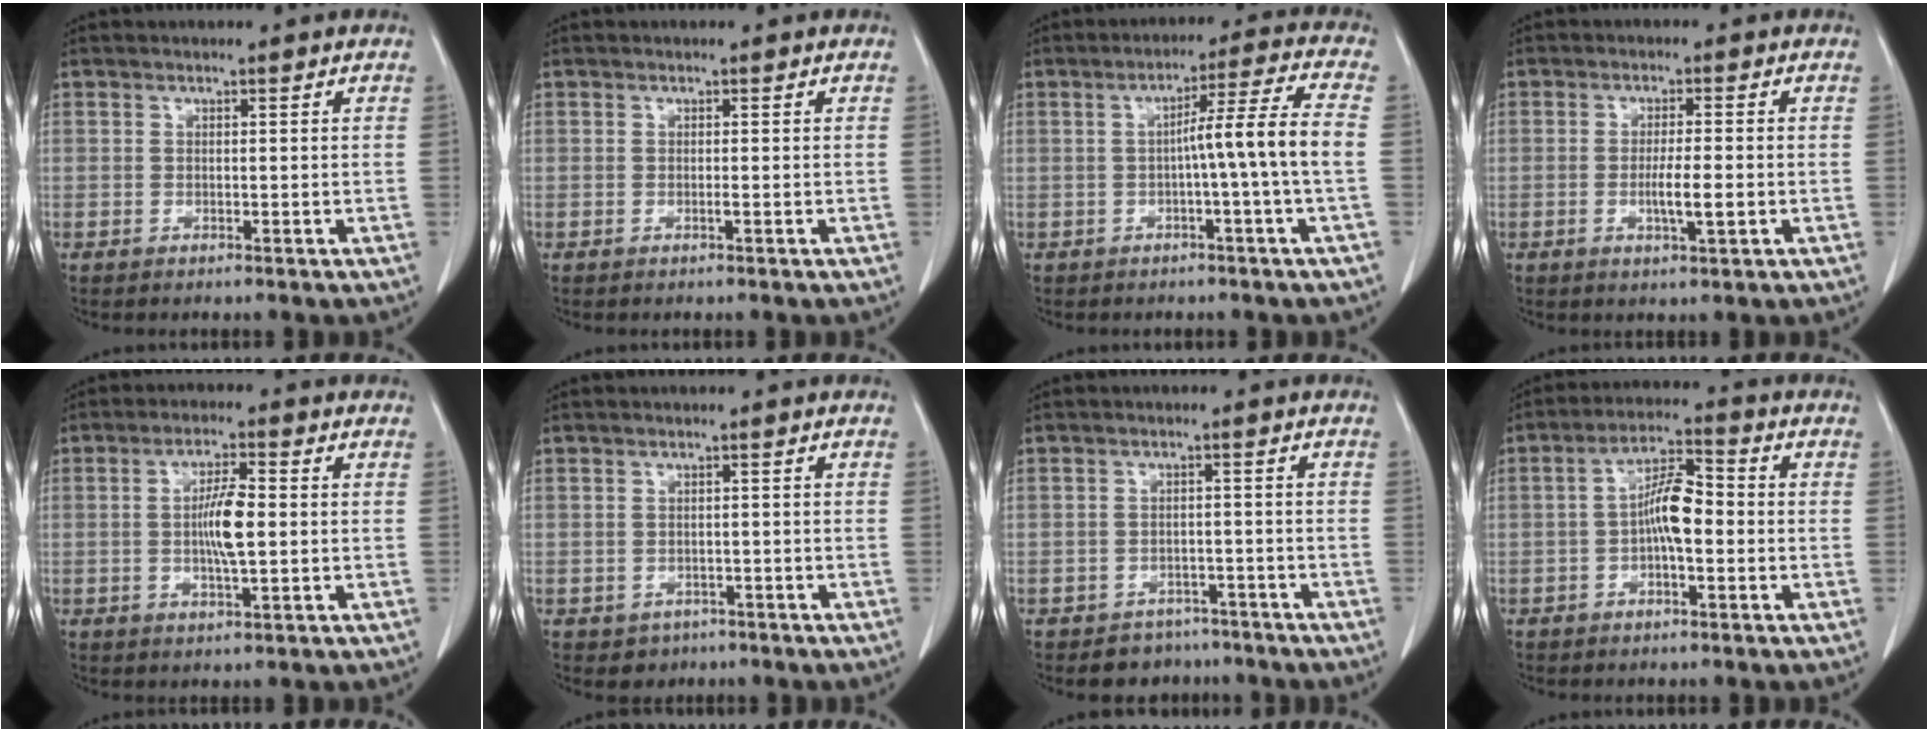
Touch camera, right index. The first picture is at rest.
{"total": 0.0}
{"total": 8.1, "force": [-1.1, -1.9, 7.8], "torque": [-0.119, 0.016, -0.015]}
{"total": 4.2, "force": [-1.0, 0.3, 4.1], "torque": [-0.074, -0.005, -0.016]}
{"total": 6.1, "force": [-0.2, 0.9, 6.1], "torque": [-0.115, 0.000, -0.007]}
{"total": 2.4, "force": [-1.3, 2.0, 0.1], "torque": [-0.001, 0.008, -0.013]}
{"total": 4.6, "force": [-3.6, 2.8, -0.5], "torque": [0.014, 0.016, -0.053]}
{"total": 6.9, "force": [-0.9, 2.0, 6.5], "torque": [-0.123, 0.020, -0.023]}